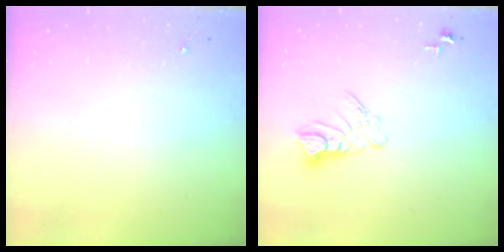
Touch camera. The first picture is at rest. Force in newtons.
{"total": 8.0, "press": 8.0, "slide": 0.7}